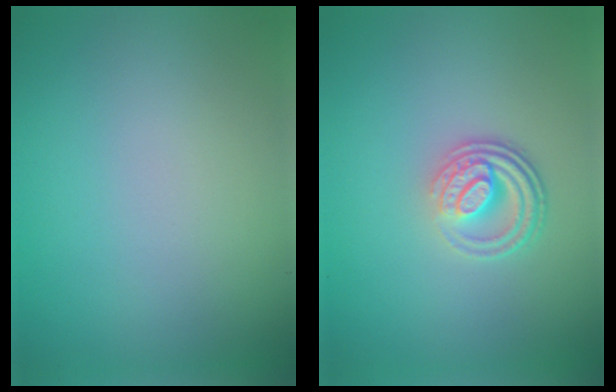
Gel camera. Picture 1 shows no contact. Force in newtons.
{"total": 3.9, "press": 2.7, "slide": 2.7}